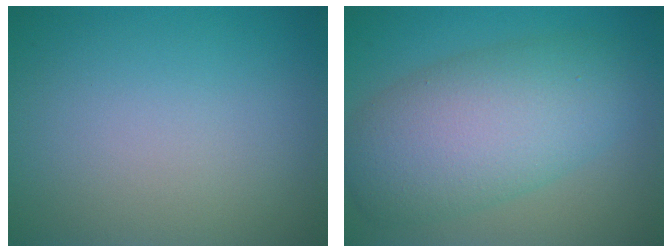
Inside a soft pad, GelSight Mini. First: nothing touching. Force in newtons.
{"total": 8.5, "press": 8.5, "slide": 0.3}